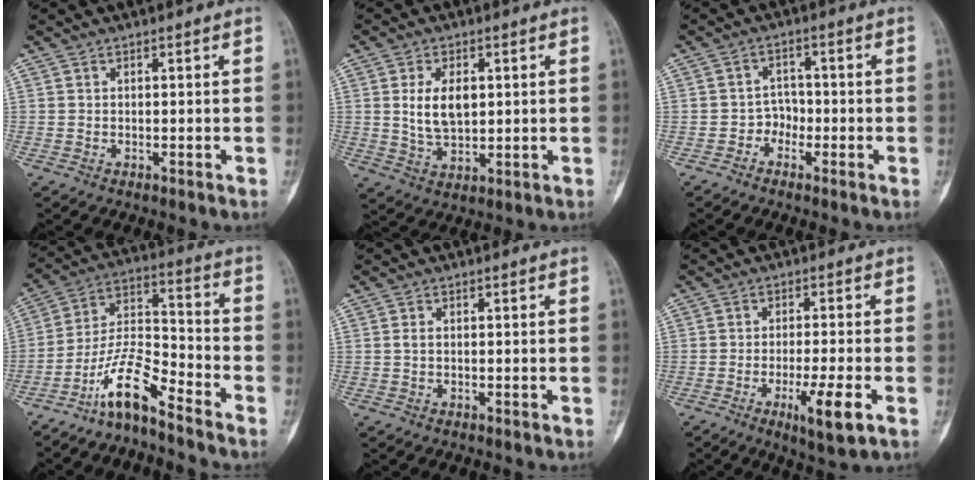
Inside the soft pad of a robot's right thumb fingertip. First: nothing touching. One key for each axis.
{"total": 7.6, "fx": 1.4, "fy": 4.4, "fz": 6.0, "tx": -0.099, "ty": -0.009, "tz": 0.032}
{"total": 2.9, "fx": -1.6, "fy": 2.4, "fz": 0.8, "tx": 0.011, "ty": 0.015, "tz": -0.039}
{"total": 10.3, "fx": -8.0, "fy": 2.0, "fz": 6.2, "tx": -0.126, "ty": 0.084, "tz": -0.157}
{"total": 0.8, "fx": 0.0, "fy": 0.5, "fz": 0.6, "tx": -0.013, "ty": 0.001, "tz": -0.001}
{"total": 7.5, "fx": -3.0, "fy": 1.0, "fz": 6.9, "tx": -0.124, "ty": -0.004, "tz": -0.044}